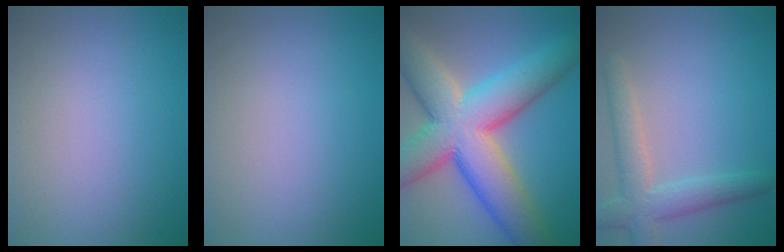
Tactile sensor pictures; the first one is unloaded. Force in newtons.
{"total": 0.0}
{"total": 13.7, "press": 13.7, "slide": 0.6}
{"total": 4.1, "press": 4.1, "slide": 0.2}